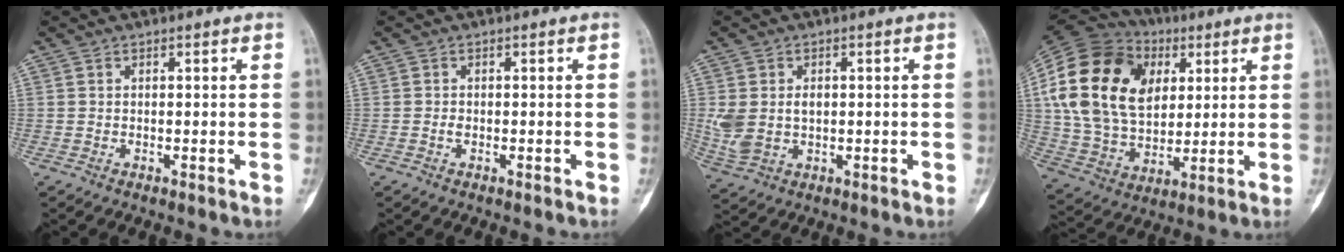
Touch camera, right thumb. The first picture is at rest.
{"total": 0.6, "force": [-0.3, 0.3, 0.4], "torque": [-0.002, -0.001, -0.007]}
{"total": 7.2, "force": [0.4, 5.1, 5.0], "torque": [-0.105, 0.003, 0.021]}
{"total": 26.0, "force": [6.6, 17.9, 17.6], "torque": [-0.335, 0.014, 0.123]}